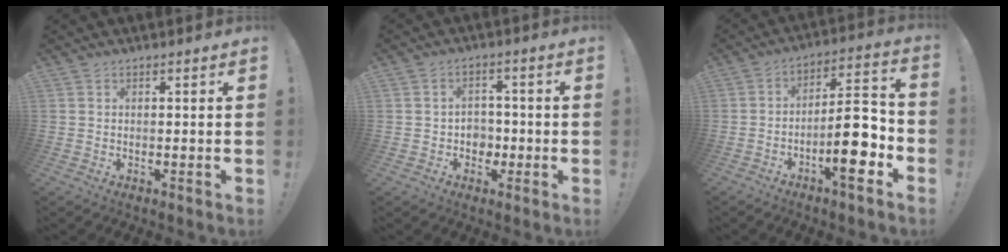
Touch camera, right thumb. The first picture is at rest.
{"total": 5.4, "force": [-0.3, 5.2, 1.6], "torque": [-0.021, -0.003, -0.004]}
{"total": 14.9, "force": [-5.6, 4.6, 13.0], "torque": [-0.187, 0.030, -0.094]}